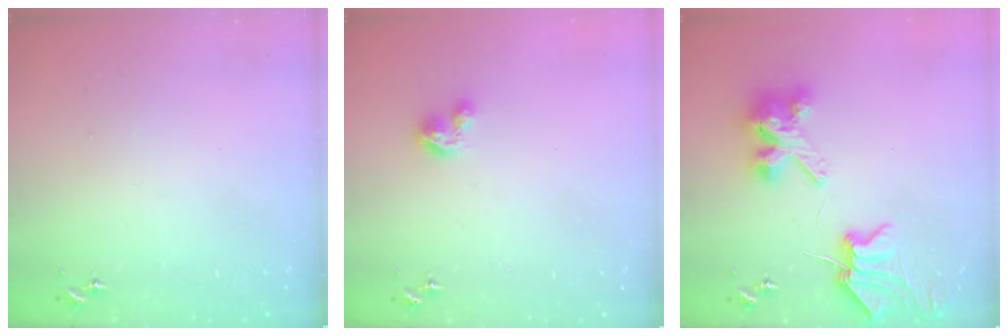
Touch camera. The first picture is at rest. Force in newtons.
{"total": 3.9, "press": 3.9, "slide": 0.3}
{"total": 10.1, "press": 10.0, "slide": 1.4}